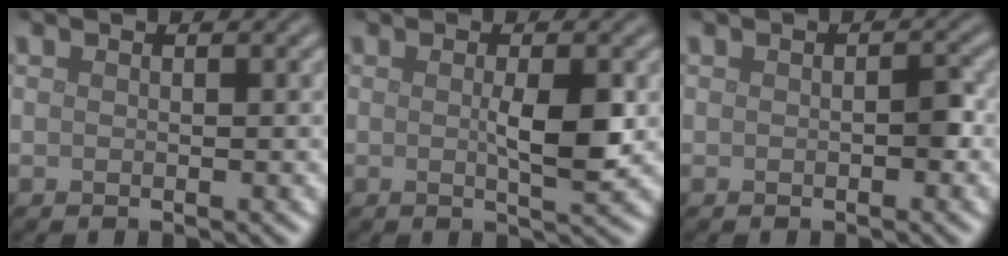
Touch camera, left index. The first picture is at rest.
{"total": 3.0, "force": [0.1, 0.5, 3.0], "torque": [-0.052, -0.003, 0.001]}
{"total": 1.2, "force": [-0.2, 0.6, 1.0], "torque": [-0.013, 0.002, -0.001]}